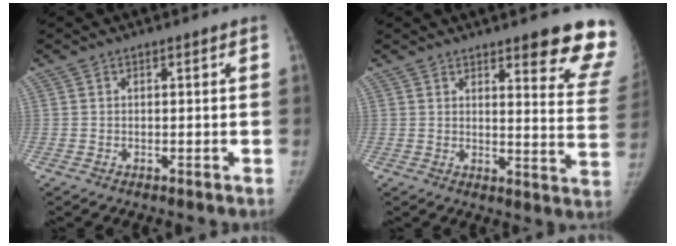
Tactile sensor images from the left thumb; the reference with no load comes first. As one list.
[{"total": 14.7, "force": [10.9, 2.9, 9.4], "torque": [-0.081, -0.071, 0.118]}]